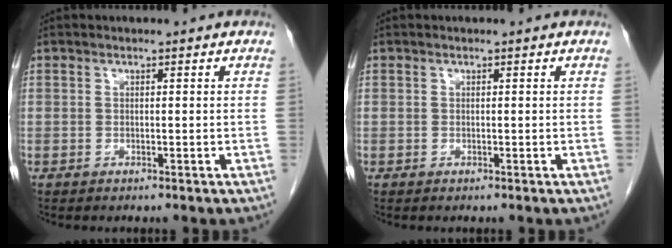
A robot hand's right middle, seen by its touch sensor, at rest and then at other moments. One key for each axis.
{"total": 0.0}